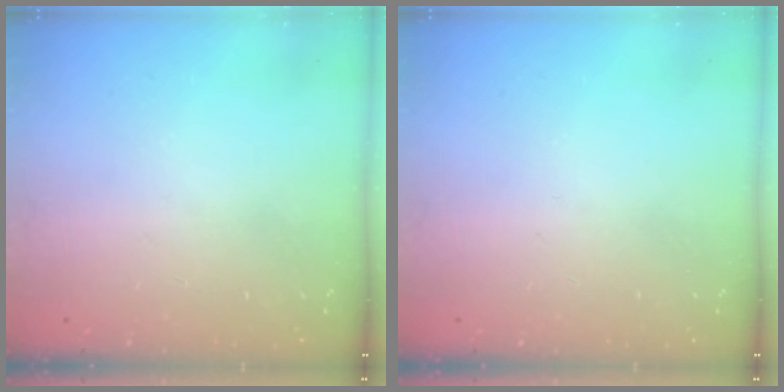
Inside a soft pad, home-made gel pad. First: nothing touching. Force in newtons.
{"total": 0.0}